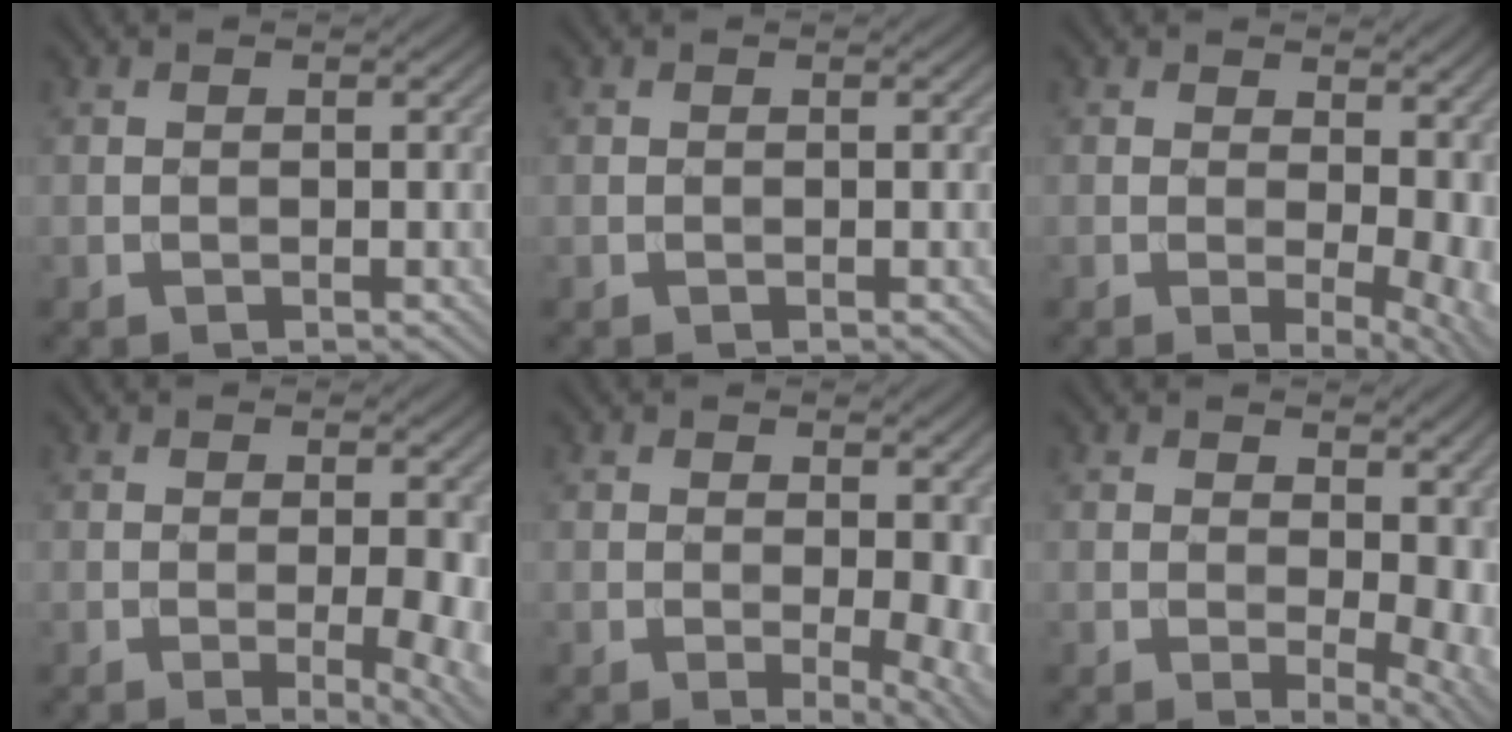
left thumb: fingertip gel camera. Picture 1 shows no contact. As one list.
[{"total": 0.0}, {"total": 8.4, "force": [0.9, 4.0, 7.3], "torque": [-0.082, 0.000, 0.024]}, {"total": 5.3, "force": [-0.7, 1.3, 5.1], "torque": [-0.076, -0.008, -0.006]}, {"total": 6.3, "force": [-0.2, 2.6, 5.7], "torque": [-0.067, -0.005, -0.001]}, {"total": 8.0, "force": [1.1, 4.2, 6.8], "torque": [-0.082, -0.004, 0.025]}]